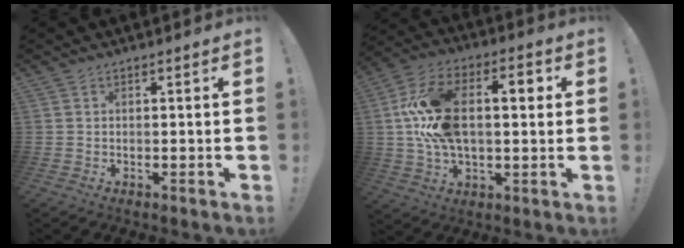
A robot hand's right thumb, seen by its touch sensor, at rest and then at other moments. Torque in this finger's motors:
{"motor_torque": [1.98, 3.03, 0.73, 0.67, 0.45]}